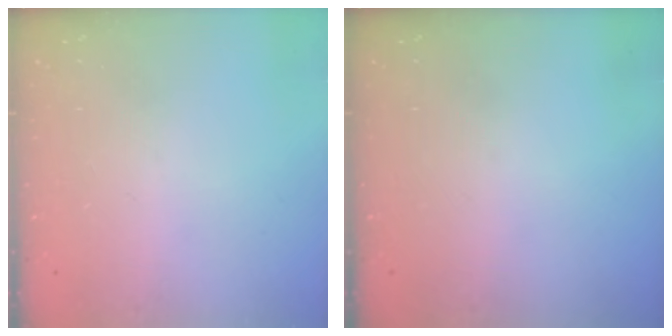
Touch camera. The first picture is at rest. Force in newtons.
{"total": 0.0}